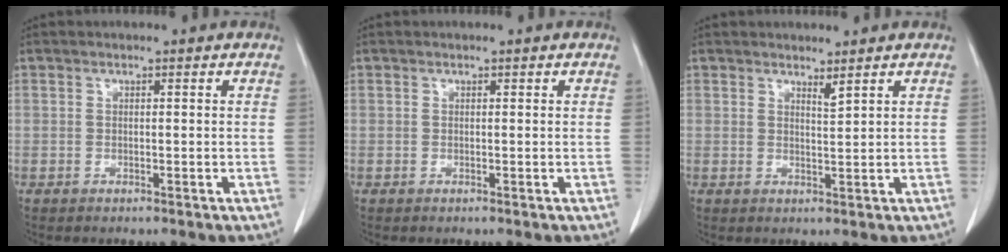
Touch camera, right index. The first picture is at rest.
{"total": 0.0}
{"total": 1.3, "force": [1.0, -0.3, 0.6], "torque": [-0.014, -0.011, 0.020]}